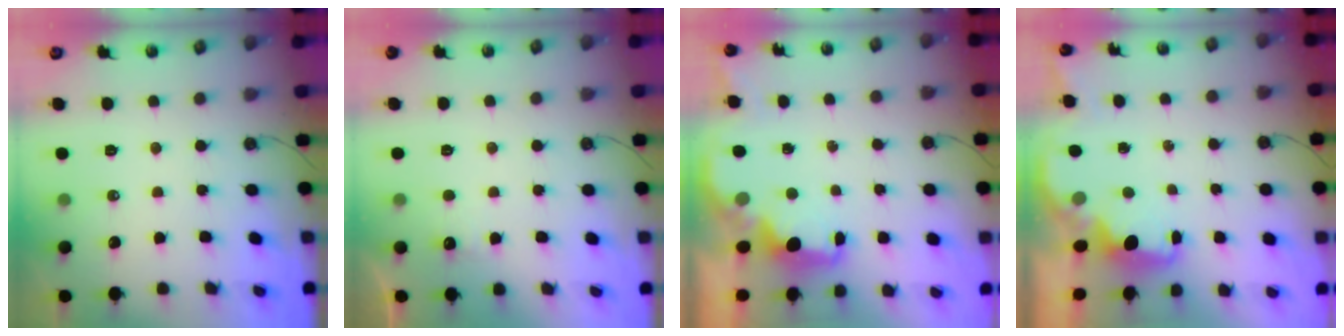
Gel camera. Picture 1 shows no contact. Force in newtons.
{"total": 3.7, "press": 3.5, "slide": 1.1}
{"total": 2.0, "press": 1.9, "slide": 0.7}
{"total": 2.1, "press": 2.0, "slide": 0.7}